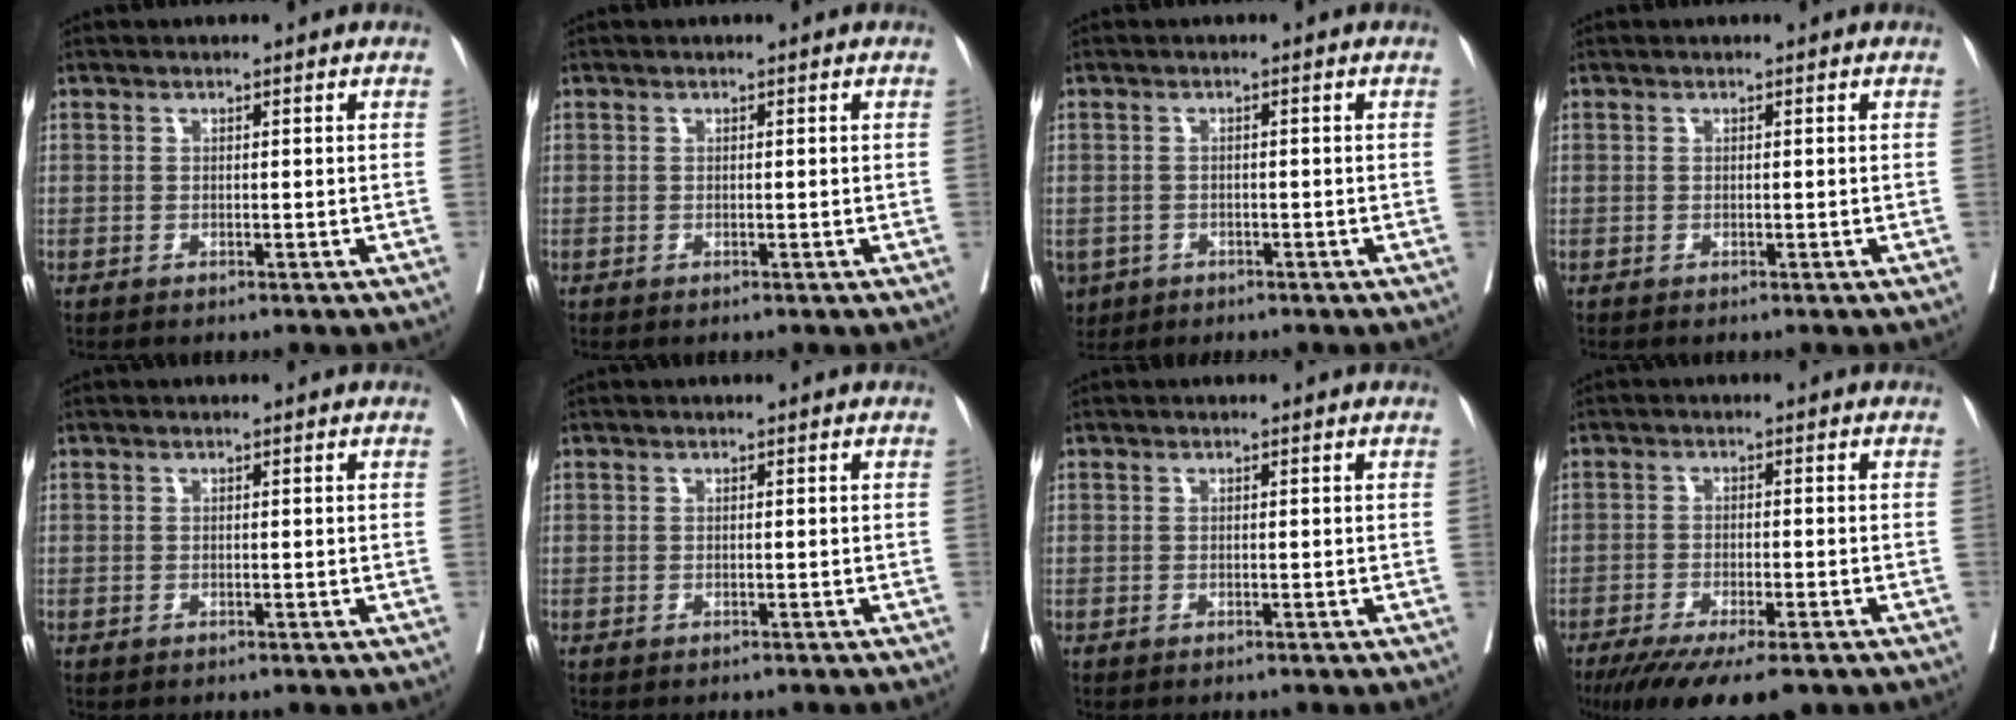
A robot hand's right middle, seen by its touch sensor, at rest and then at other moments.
{"total": 0.0}
{"total": 4.5, "force": [-2.5, 3.6, 1.2], "torque": [-0.021, 0.002, -0.037]}
{"total": 0.0}
{"total": 0.0}
{"total": 1.5, "force": [-1.4, 0.4, 0.4], "torque": [-0.009, -0.003, -0.019]}
{"total": 0.7, "force": [-0.6, 0.1, 0.2], "torque": [-0.001, -0.002, -0.012]}
{"total": 12.8, "force": [-9.5, 3.0, 8.0], "torque": [-0.120, -0.020, -0.146]}